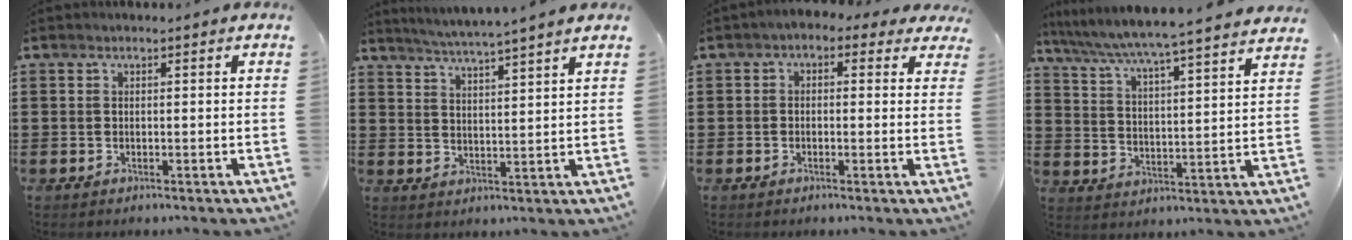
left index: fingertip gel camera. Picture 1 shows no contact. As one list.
[{"total": 3.9, "force": [3.6, -1.1, 1.0], "torque": [-0.031, -0.024, 0.061]}, {"total": 1.6, "force": [-0.5, 1.2, 1.0], "torque": [-0.024, 0.011, -0.014]}, {"total": 5.3, "force": [5.0, -0.9, 1.7], "torque": [-0.058, -0.041, 0.076]}]